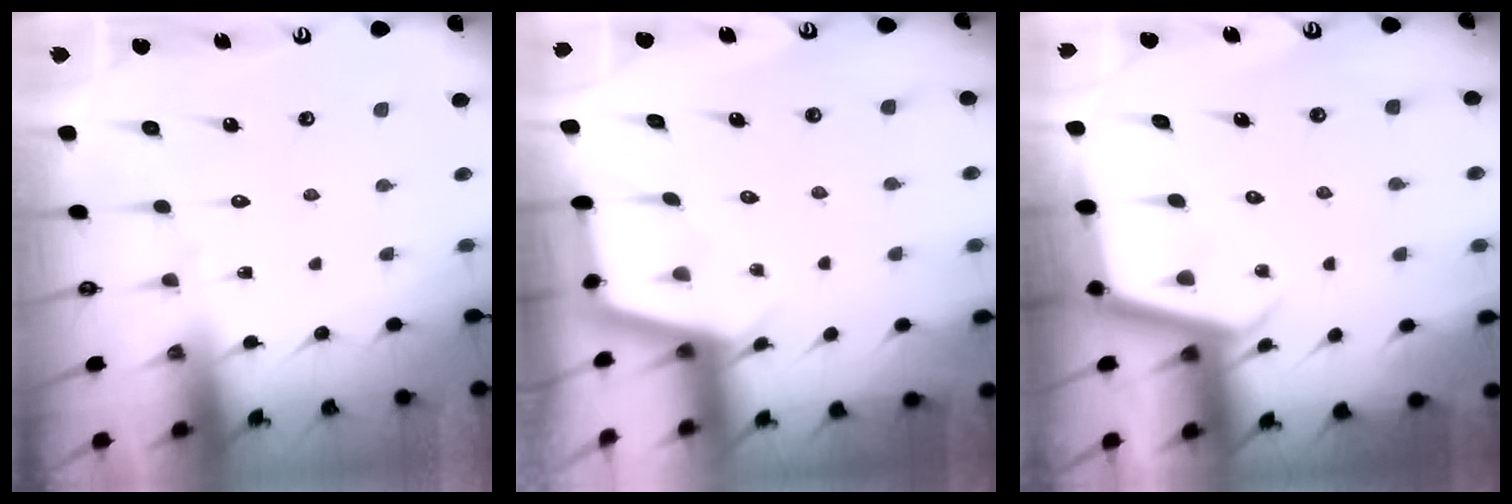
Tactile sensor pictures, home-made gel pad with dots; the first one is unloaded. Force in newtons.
{"total": 2.8, "press": 2.8, "slide": 0.3}
{"total": 3.9, "press": 3.9, "slide": 0.2}